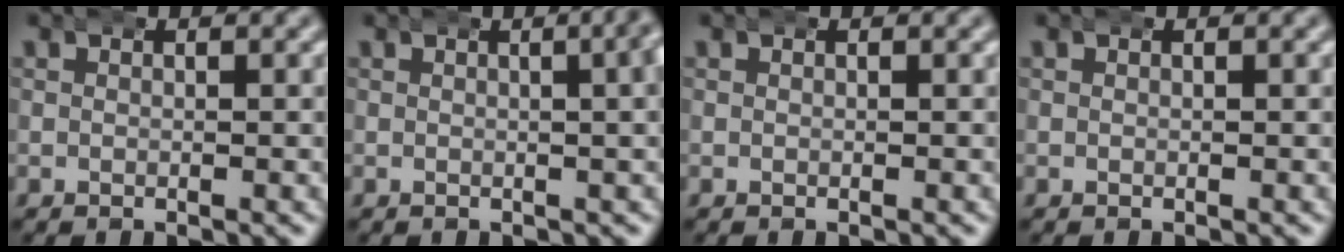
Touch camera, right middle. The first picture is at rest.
{"total": 4.5, "force": [1.5, 1.8, 3.8], "torque": [-0.018, 0.022, 0.009]}
{"total": 0.0}
{"total": 0.0}